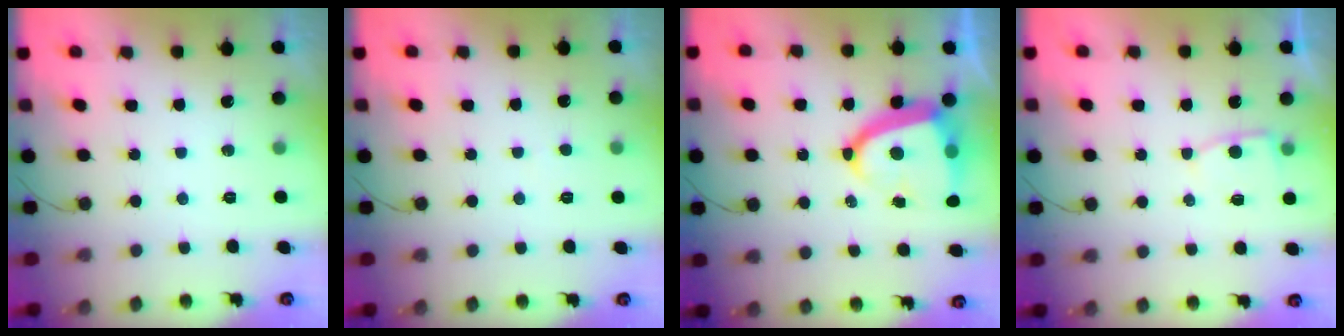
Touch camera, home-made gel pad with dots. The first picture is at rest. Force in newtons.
{"total": 1.6, "press": 1.6, "slide": 0.2}
{"total": 14.5, "press": 14.5, "slide": 1.3}
{"total": 4.6, "press": 4.5, "slide": 0.5}